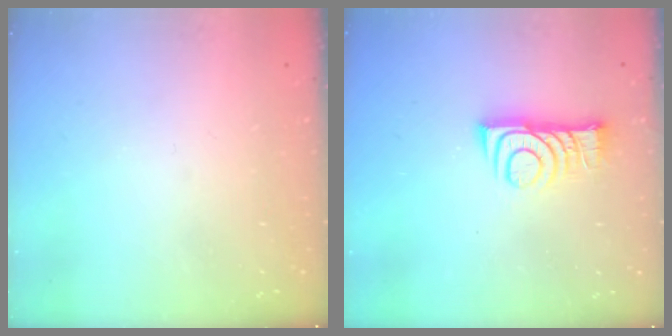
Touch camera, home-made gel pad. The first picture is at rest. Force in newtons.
{"total": 9.2, "press": 9.1, "slide": 0.8}